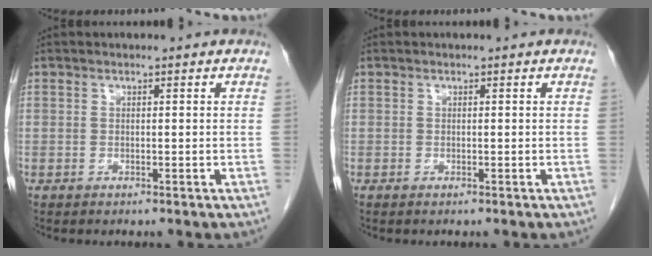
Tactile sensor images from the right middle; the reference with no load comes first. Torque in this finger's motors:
{"motor_torque": [0.19, 0.06, 0.02, 0.01]}